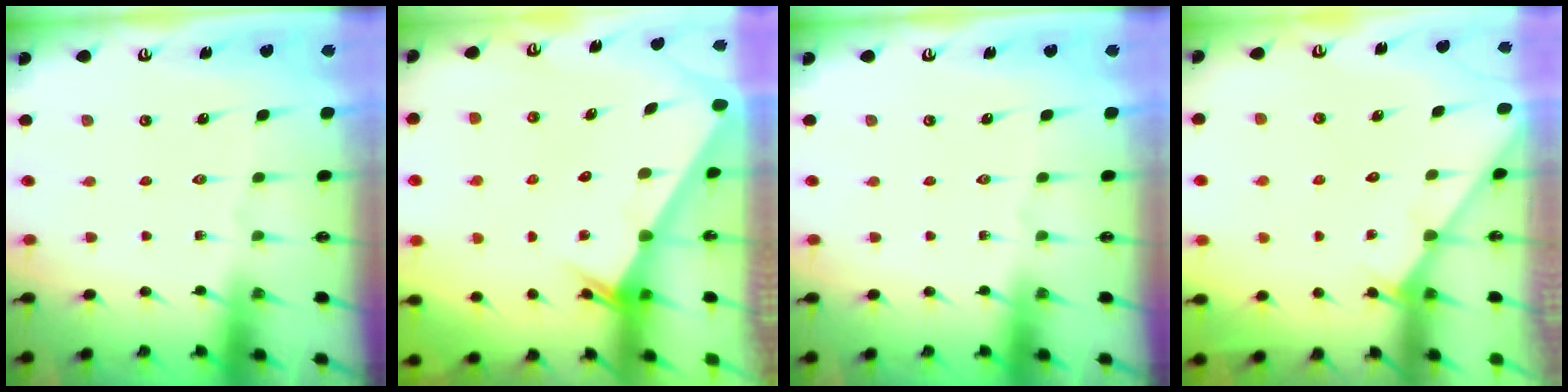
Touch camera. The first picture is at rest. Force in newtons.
{"total": 2.4, "press": 2.4, "slide": 0.1}
{"total": 0.0}
{"total": 2.6, "press": 2.5, "slide": 0.3}